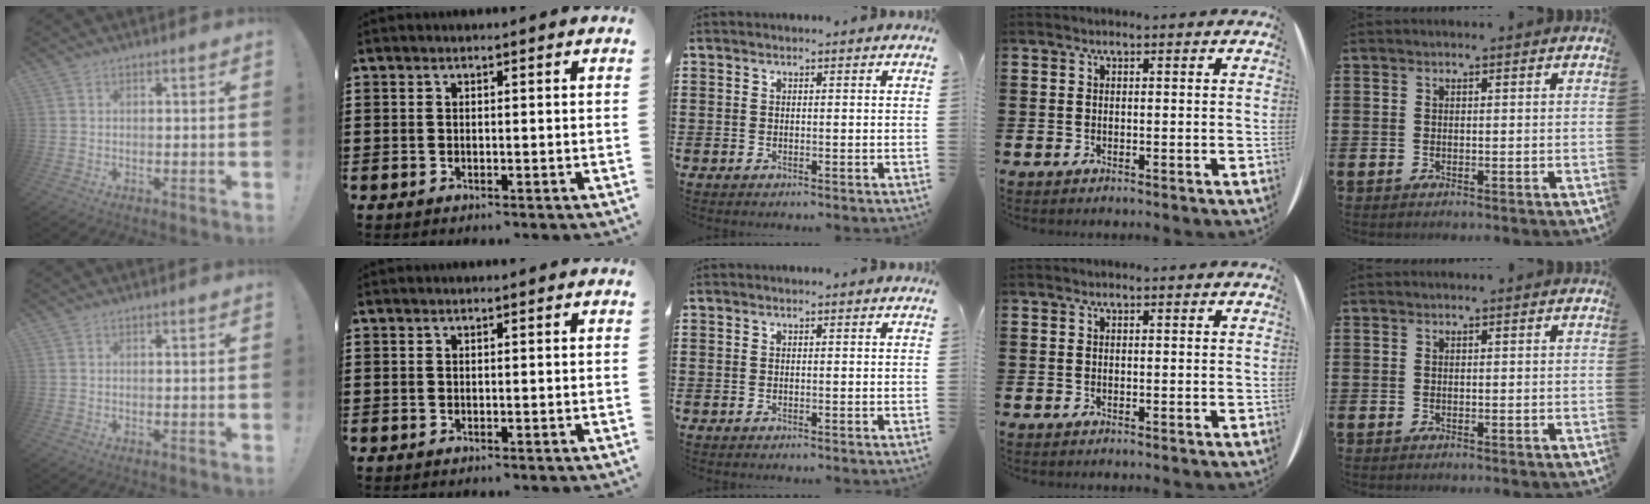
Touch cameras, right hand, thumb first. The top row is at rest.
{}